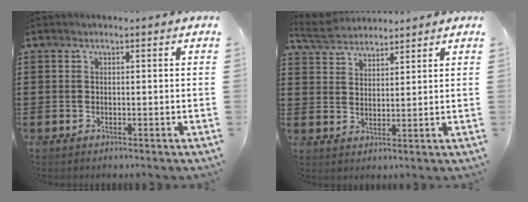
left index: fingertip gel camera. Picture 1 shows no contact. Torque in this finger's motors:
{"motor_torque": [0.20, 0.00, 0.36, 0.10]}